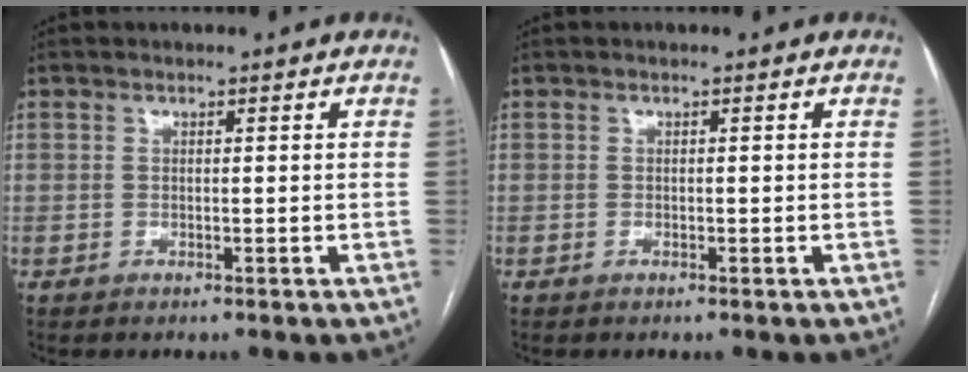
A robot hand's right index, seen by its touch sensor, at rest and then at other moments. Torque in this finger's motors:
{"motor_torque": [0.47, -0.31, -0.01, 0.00]}